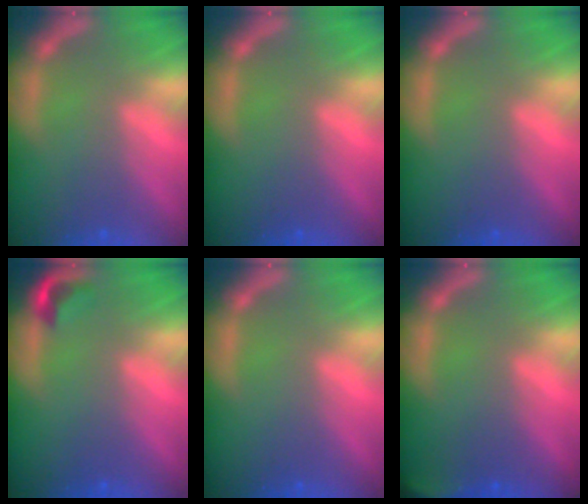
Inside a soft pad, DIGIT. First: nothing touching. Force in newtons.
{"total": 0.0}
{"total": 0.0}
{"total": 1.9}
{"total": 0.0}
{"total": 2.9}